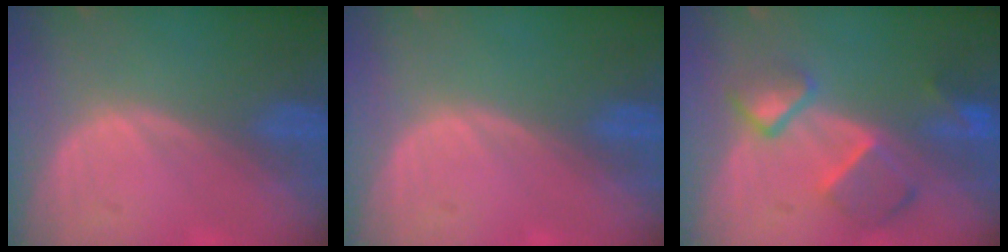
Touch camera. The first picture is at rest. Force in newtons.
{"total": 0.0}
{"total": 7.5, "press": 6.7, "slide": 3.5}